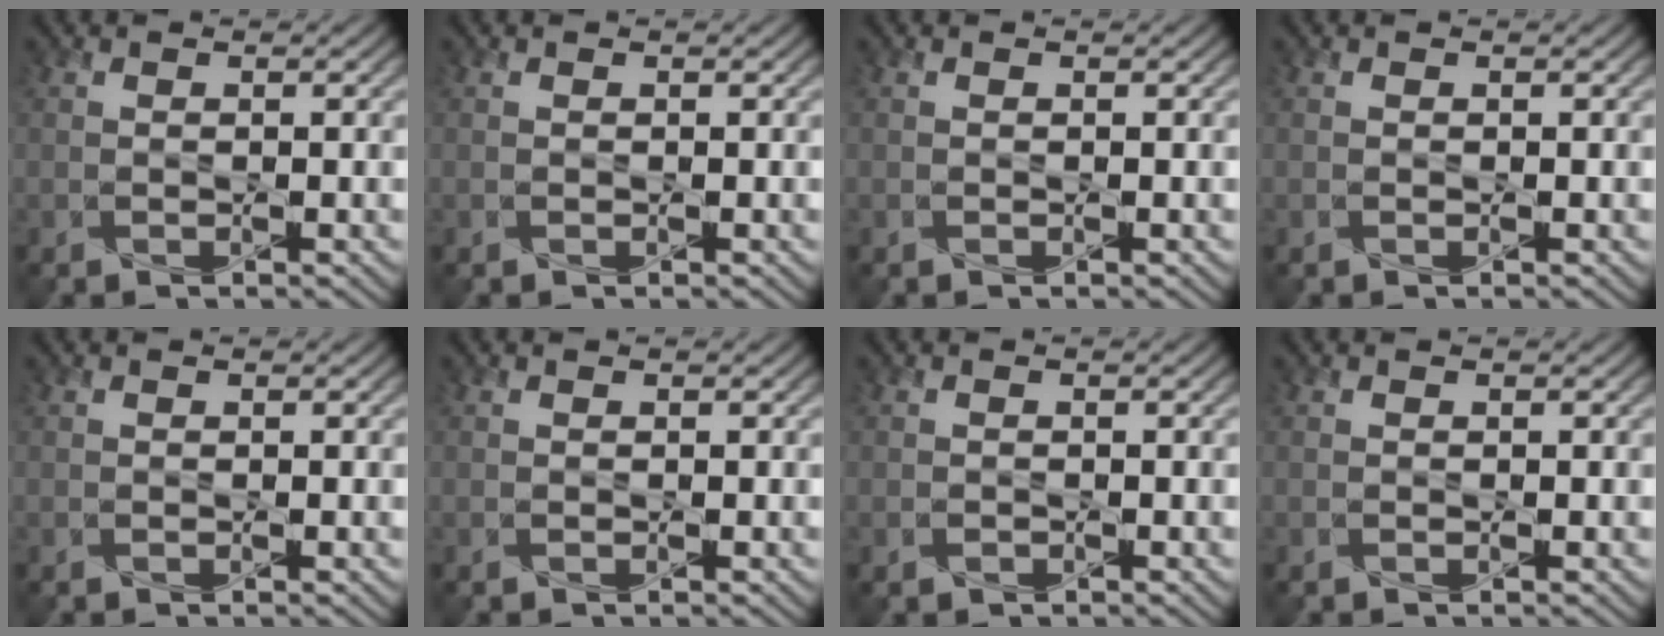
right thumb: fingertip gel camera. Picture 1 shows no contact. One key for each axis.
{"total": 0.0}
{"total": 0.0}
{"total": 0.0}
{"total": 0.0}
{"total": 0.0}
{"total": 0.6, "fx": -0.3, "fy": 0.4, "fz": 0.2, "tx": -0.003, "ty": -0.004, "tz": -0.006}
{"total": 0.0}